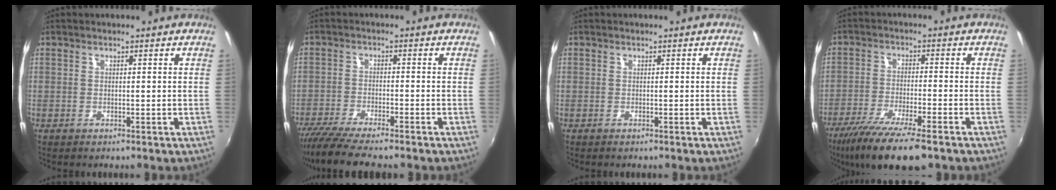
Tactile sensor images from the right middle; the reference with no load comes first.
{"total": 8.3, "force": [-7.3, 0.3, 4.0], "torque": [-0.098, -0.030, -0.128]}
{"total": 0.0}
{"total": 13.6, "force": [-9.7, 2.6, 9.2], "torque": [-0.189, -0.044, -0.169]}